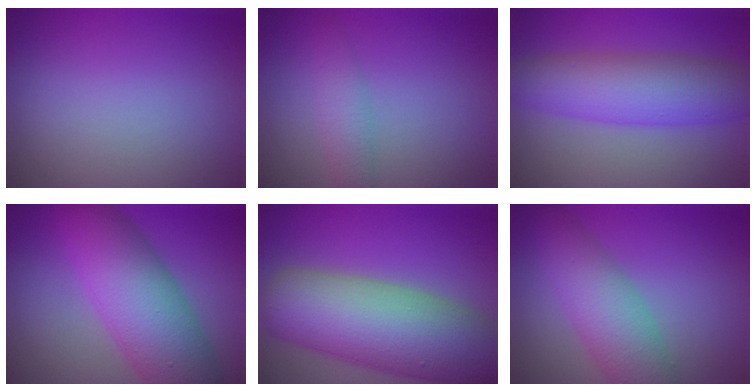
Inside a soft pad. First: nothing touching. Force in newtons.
{"total": 2.2, "press": 2.2, "slide": 0.0}
{"total": 6.7, "press": 6.7, "slide": 0.1}
{"total": 9.8, "press": 9.8, "slide": 0.3}
{"total": 12.3, "press": 12.3, "slide": 0.8}
{"total": 6.0, "press": 6.0, "slide": 0.2}